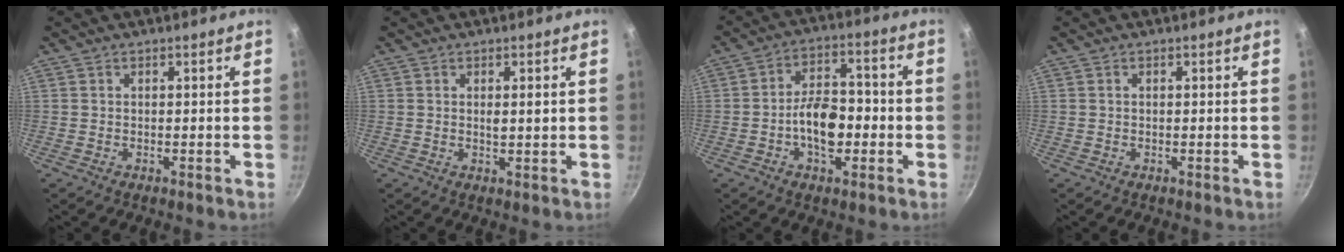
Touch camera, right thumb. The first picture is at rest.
{"total": 2.0, "force": [0.4, 0.6, 1.8], "torque": [-0.028, -0.002, 0.009]}
{"total": 10.6, "force": [-2.3, 6.1, 8.4], "torque": [-0.111, 0.031, -0.043]}
{"total": 0.0}